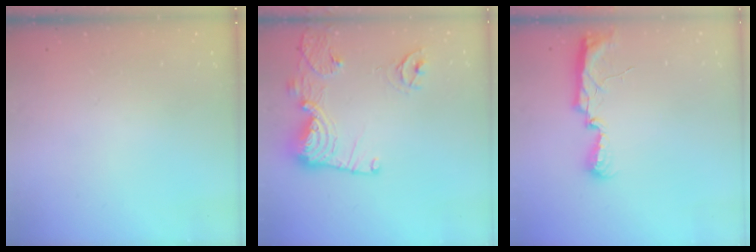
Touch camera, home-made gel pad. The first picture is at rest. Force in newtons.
{"total": 14.3, "press": 14.2, "slide": 1.4}
{"total": 11.5, "press": 10.2, "slide": 5.3}